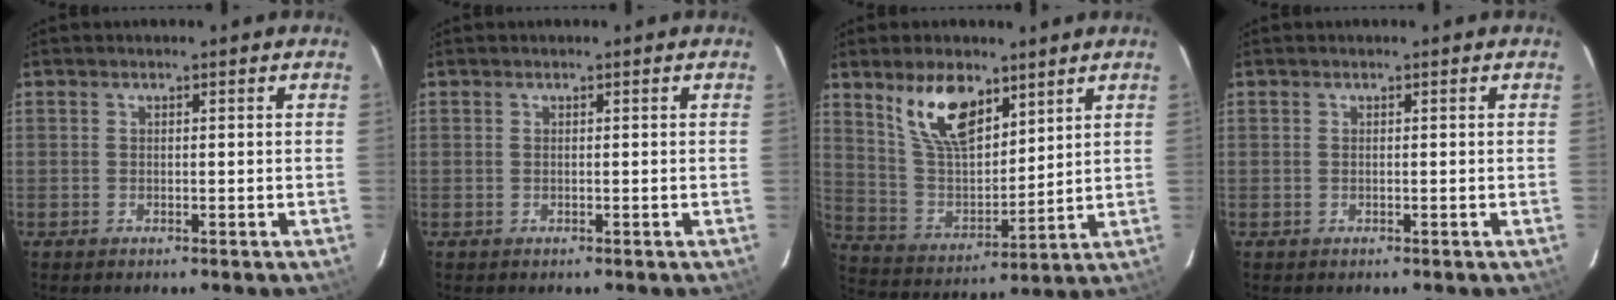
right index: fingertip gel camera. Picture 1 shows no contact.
{"total": 0.0}
{"total": 13.1, "force": [8.1, 6.1, 8.4], "torque": [-0.156, 0.006, 0.163]}
{"total": 0.0}